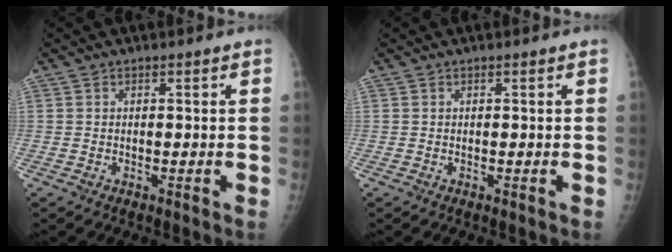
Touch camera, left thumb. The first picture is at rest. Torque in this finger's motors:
{"motor_torque": [0.00, 0.00, -0.02, -0.02, 0.00]}